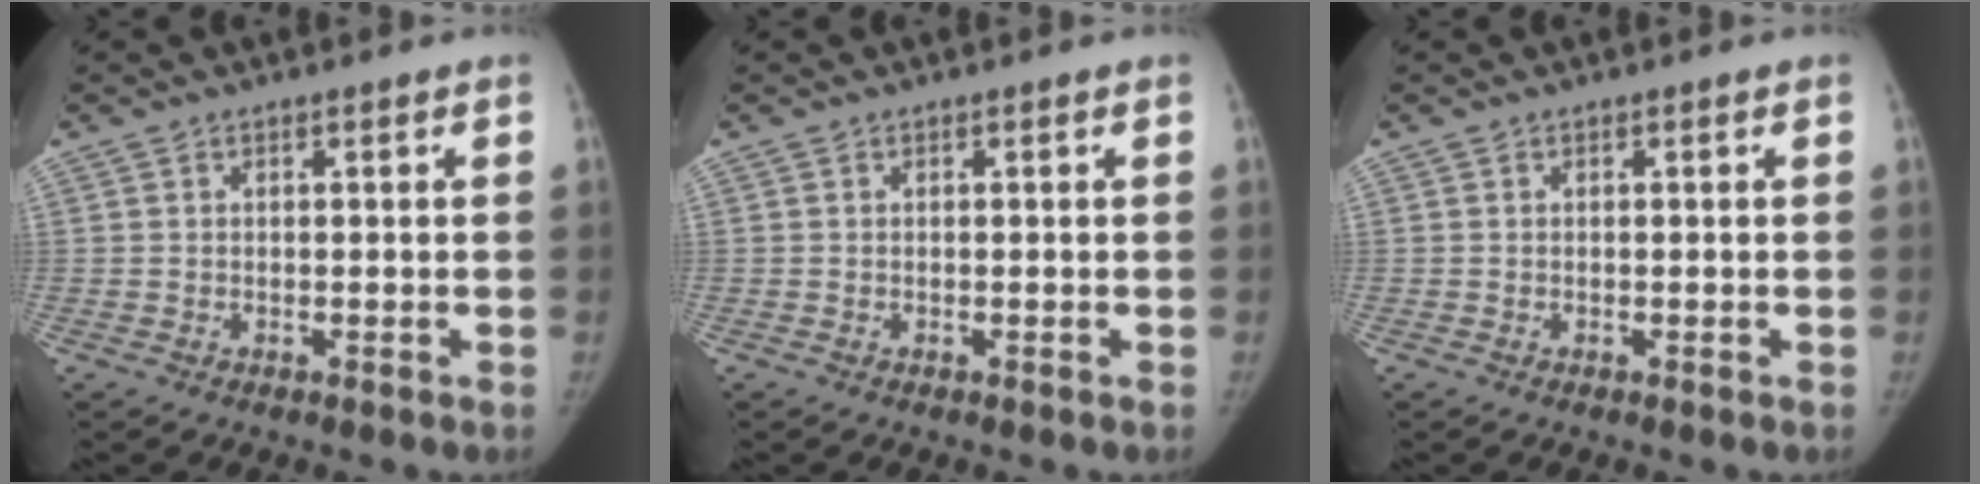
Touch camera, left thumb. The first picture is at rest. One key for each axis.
{"total": 0.0}
{"total": 0.0}